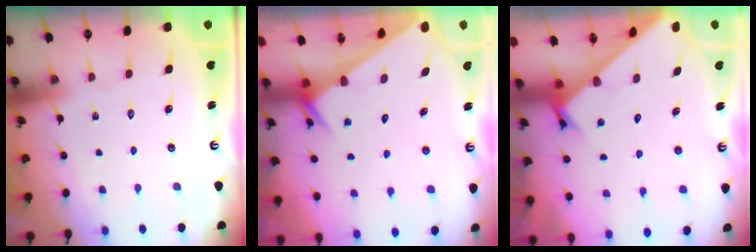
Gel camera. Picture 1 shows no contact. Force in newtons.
{"total": 2.5, "press": 2.5, "slide": 0.1}
{"total": 2.1, "press": 2.1, "slide": 0.2}